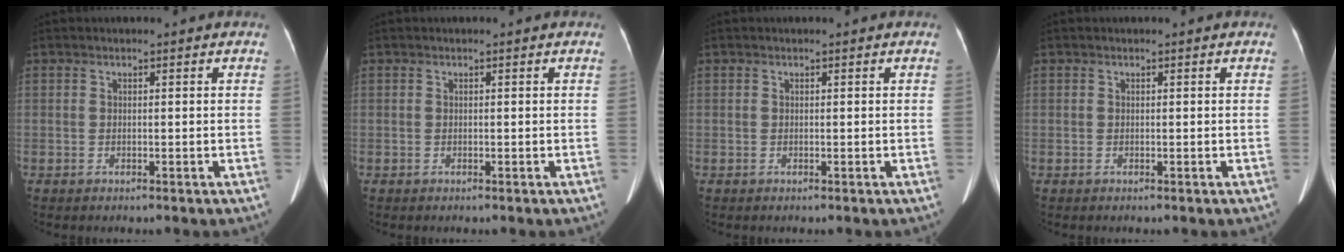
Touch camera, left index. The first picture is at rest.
{"total": 0.0}
{"total": 0.0}
{"total": 0.0}